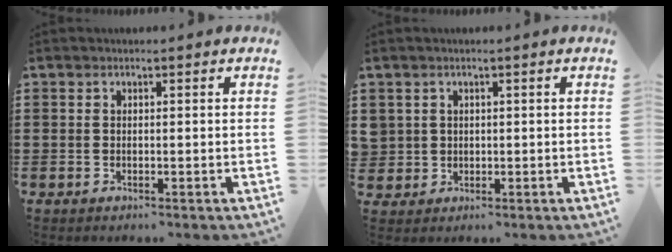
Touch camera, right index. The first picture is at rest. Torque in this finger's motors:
{"motor_torque": [2.08, 0.05, 0.06, -0.02]}